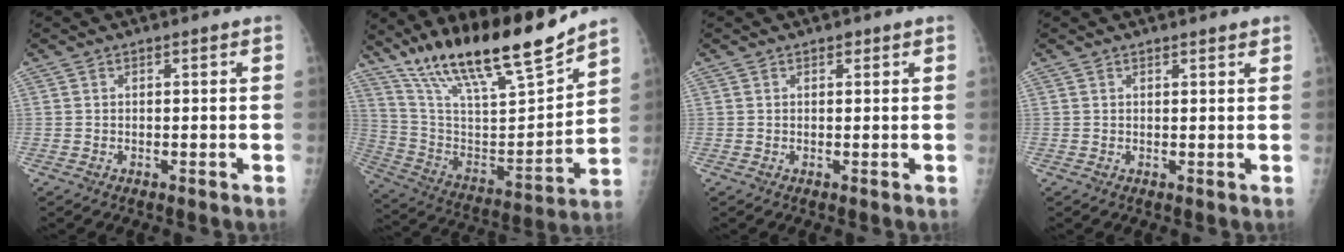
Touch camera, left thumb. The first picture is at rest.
{"total": 23.5, "force": [18.5, 4.1, 13.8], "torque": [-0.214, -0.085, 0.329]}
{"total": 0.7, "force": [0.5, 0.4, 0.3], "torque": [0.002, -0.003, 0.005]}
{"total": 1.2, "force": [1.0, 0.2, 0.5], "torque": [-0.002, -0.005, 0.014]}